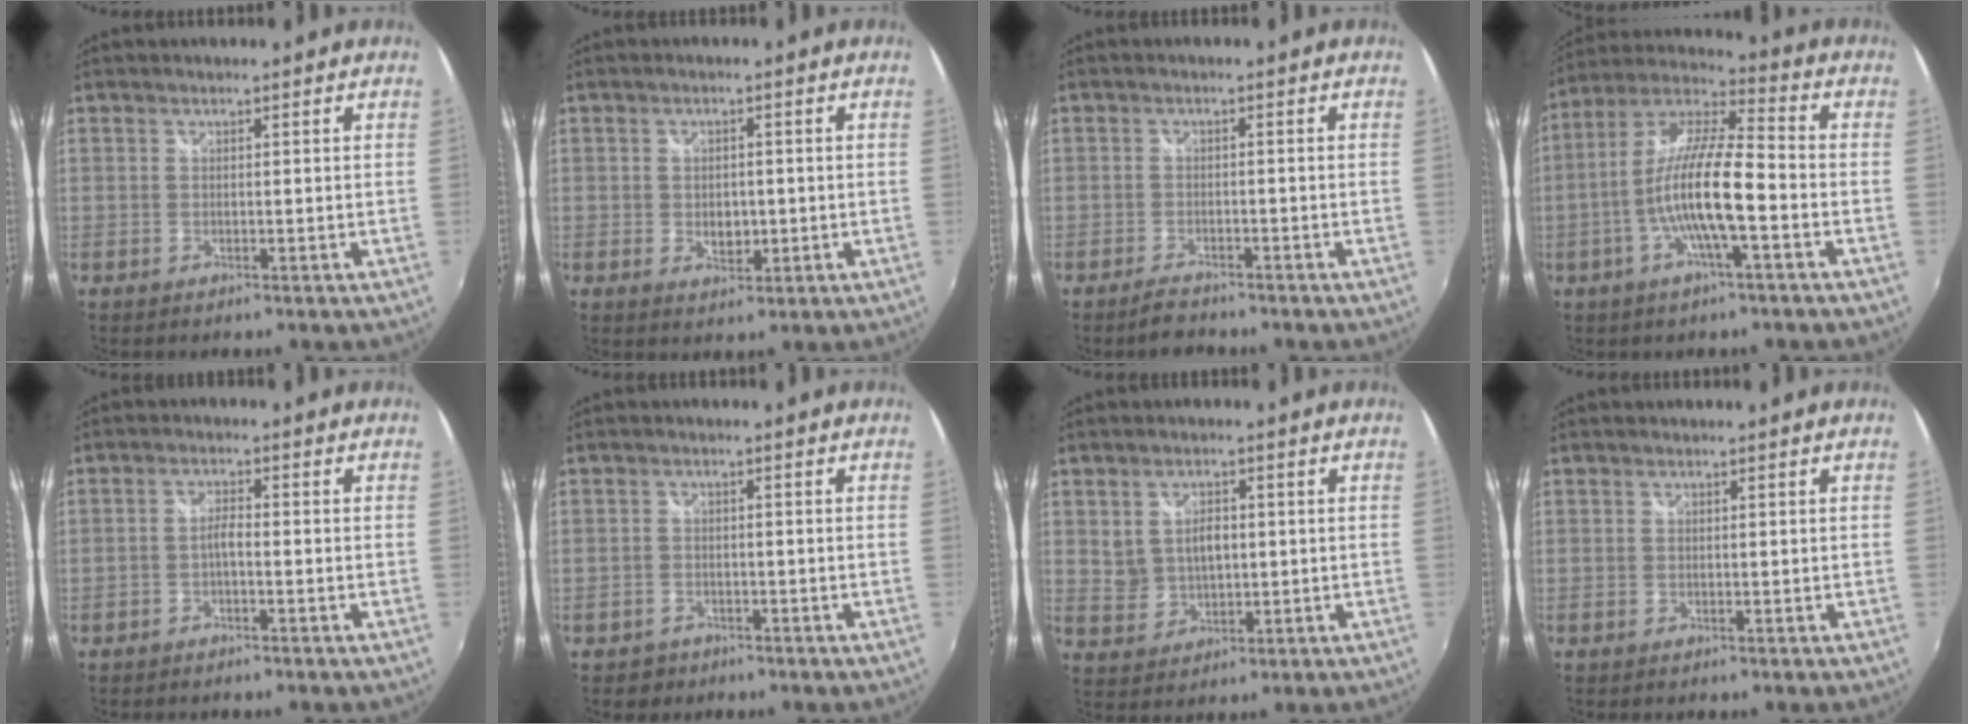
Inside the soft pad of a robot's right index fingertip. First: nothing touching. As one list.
[{"total": 3.8, "force": [-0.6, 2.7, 2.6], "torque": [-0.042, -0.002, -0.007]}, {"total": 3.0, "force": [-2.7, 1.0, 1.0], "torque": [-0.031, 0.002, -0.048]}, {"total": 13.6, "force": [-3.8, 2.1, 12.9], "torque": [-0.248, 0.003, -0.075]}, {"total": 2.1, "force": [-1.1, 0.5, 1.7], "torque": [-0.039, 0.007, -0.022]}, {"total": 3.2, "force": [-2.0, 2.5, 0.4], "torque": [-0.020, 0.003, -0.029]}, {"total": 5.9, "force": [1.0, 4.3, 4.0], "torque": [-0.068, 0.002, 0.029]}, {"total": 0.0}]